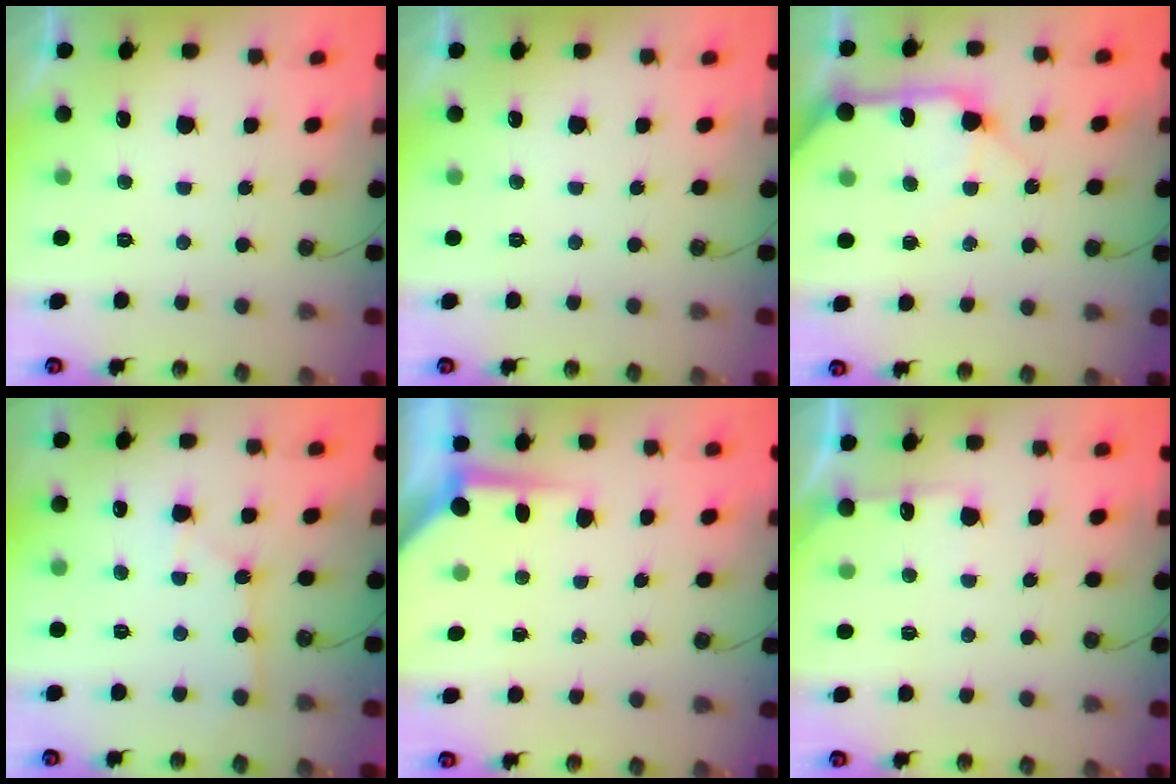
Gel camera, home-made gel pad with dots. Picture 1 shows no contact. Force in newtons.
{"total": 0.0}
{"total": 15.4, "press": 15.2, "slide": 2.6}
{"total": 2.7, "press": 2.7, "slide": 0.3}
{"total": 4.1, "press": 4.1, "slide": 0.4}
{"total": 4.1, "press": 4.1, "slide": 0.4}